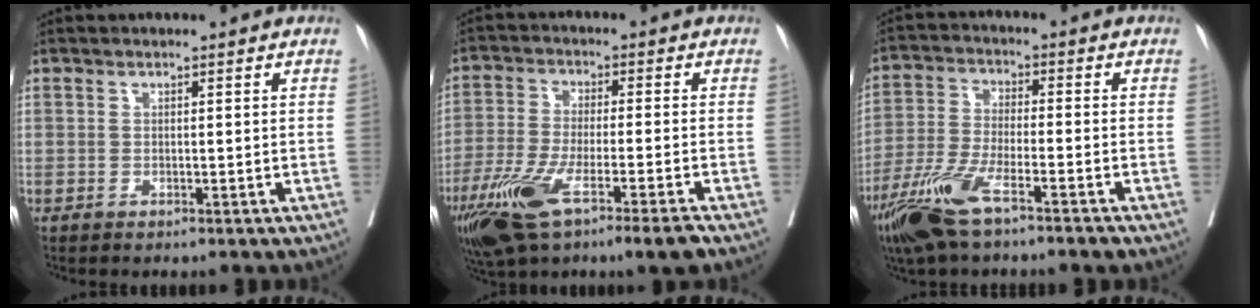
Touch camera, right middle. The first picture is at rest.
{"total": 12.6, "force": [-7.4, 1.3, 10.2], "torque": [-0.195, -0.033, -0.133]}
{"total": 10.0, "force": [-6.5, 1.4, 7.5], "torque": [-0.161, -0.023, -0.125]}